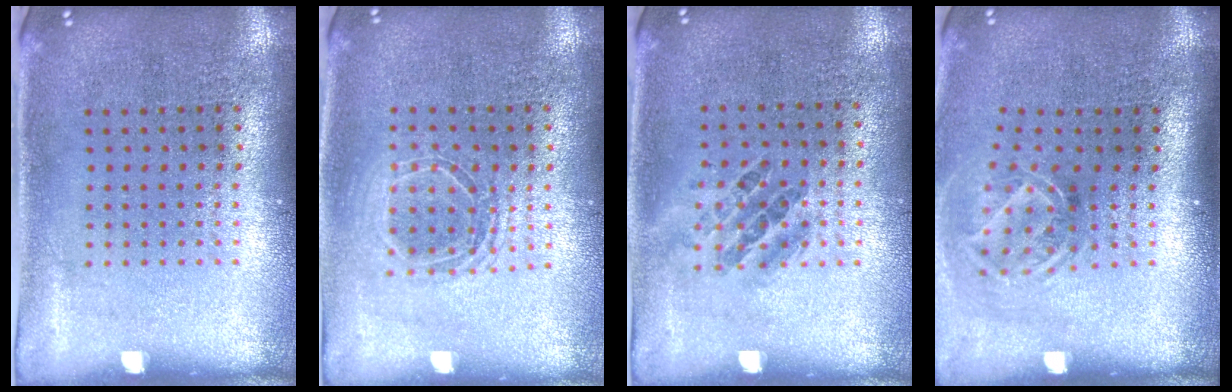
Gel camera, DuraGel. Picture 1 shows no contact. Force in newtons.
{"total": 1.5, "press": 1.3, "slide": 0.7}
{"total": 0.9, "press": 0.7, "slide": 0.5}
{"total": 1.9, "press": 1.3, "slide": 1.4}